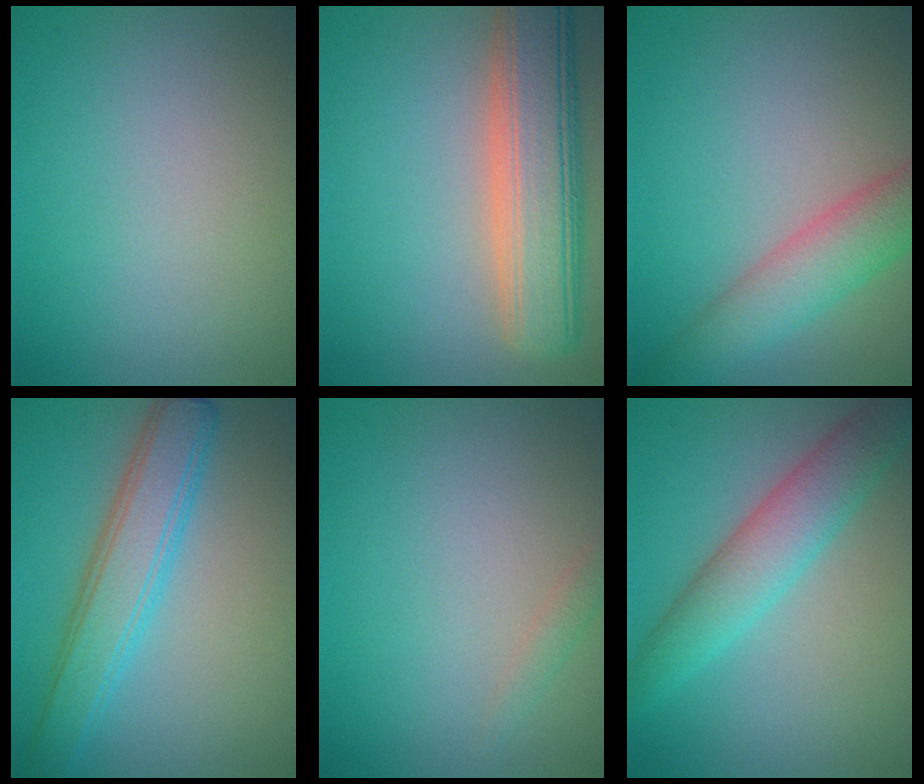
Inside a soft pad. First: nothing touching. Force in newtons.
{"total": 8.0, "press": 7.9, "slide": 0.8}
{"total": 4.9, "press": 4.9, "slide": 0.2}
{"total": 4.9, "press": 4.9, "slide": 0.2}
{"total": 1.0, "press": 1.0, "slide": 0.0}
{"total": 4.7, "press": 4.7, "slide": 0.2}